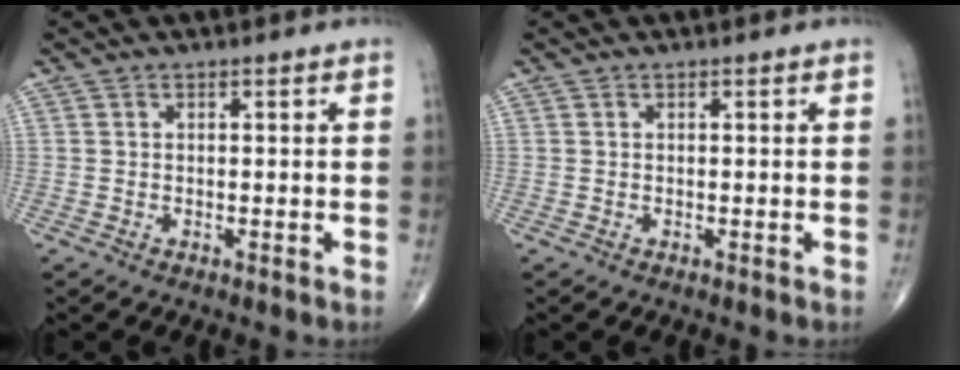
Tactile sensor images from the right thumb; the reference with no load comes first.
{"total": 0.0}